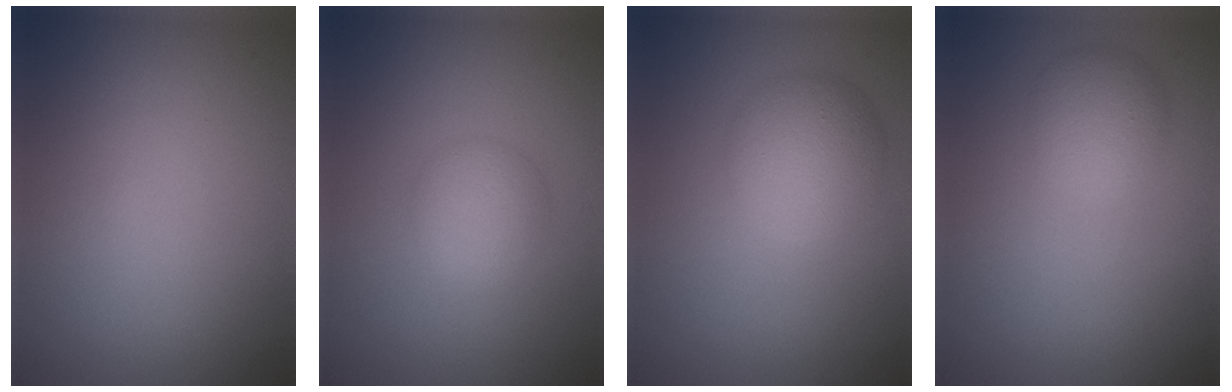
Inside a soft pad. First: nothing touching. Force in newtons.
{"total": 3.0, "press": 3.0, "slide": 0.1}
{"total": 4.7, "press": 4.7, "slide": 0.2}
{"total": 2.9, "press": 2.9, "slide": 0.1}